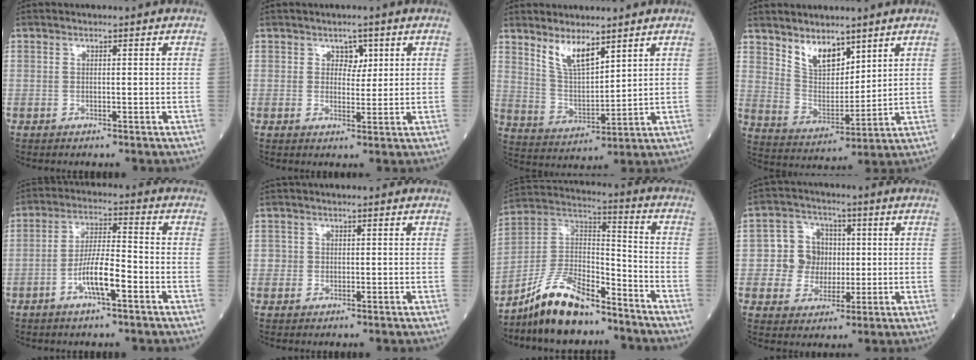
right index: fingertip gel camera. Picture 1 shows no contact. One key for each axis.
{"total": 2.7, "fx": 1.3, "fy": 1.7, "fz": 1.5, "tx": -0.014, "ty": 0.002, "tz": 0.019}
{"total": 7.2, "fx": 5.1, "fy": 2.1, "fz": 4.5, "tx": -0.093, "ty": -0.007, "tz": 0.107}
{"total": 7.8, "fx": 5.6, "fy": 3.6, "fz": 4.2, "tx": -0.081, "ty": 0.002, "tz": 0.120}
{"total": 7.2, "fx": -3.2, "fy": 1.2, "fz": 6.4, "tx": -0.126, "ty": 0.007, "tz": -0.059}
{"total": 1.3, "fx": -0.1, "fy": 1.3, "fz": 0.0, "tx": 0.008, "ty": 0.005, "tz": -0.006}
{"total": 13.5, "fx": -11.0, "fy": 3.9, "fz": 6.9, "tx": -0.132, "ty": 0.023, "tz": -0.202}
{"total": 7.4, "fx": 0.2, "fy": 7.1, "fz": 2.3, "tx": -0.046, "ty": 0.024, "tz": 0.004}